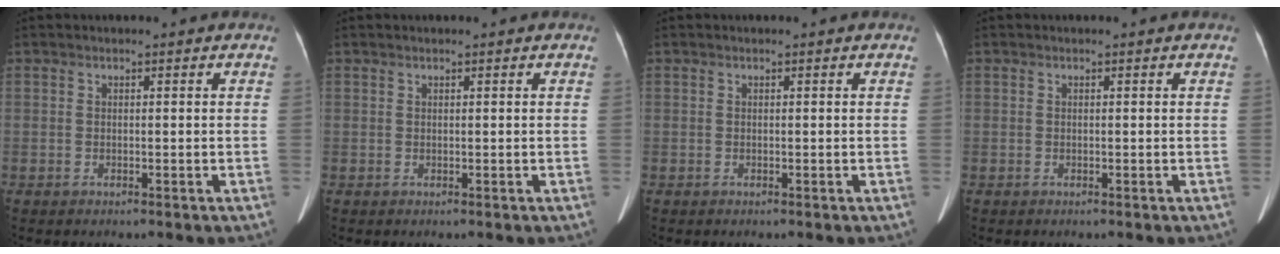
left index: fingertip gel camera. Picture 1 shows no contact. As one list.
[{"total": 0.0}, {"total": 0.0}, {"total": 0.0}]